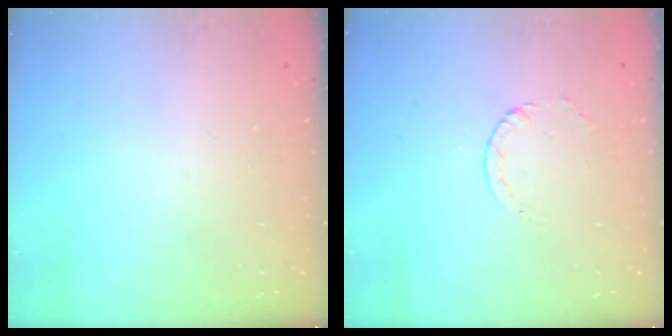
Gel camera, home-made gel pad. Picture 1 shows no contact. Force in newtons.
{"total": 2.4, "press": 2.4, "slide": 0.3}